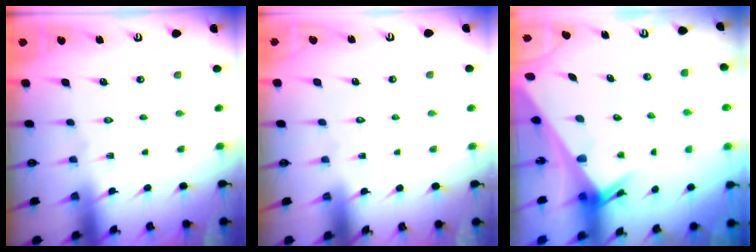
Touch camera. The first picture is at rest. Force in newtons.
{"total": 1.8, "press": 1.8, "slide": 0.1}
{"total": 2.9, "press": 2.9, "slide": 0.2}